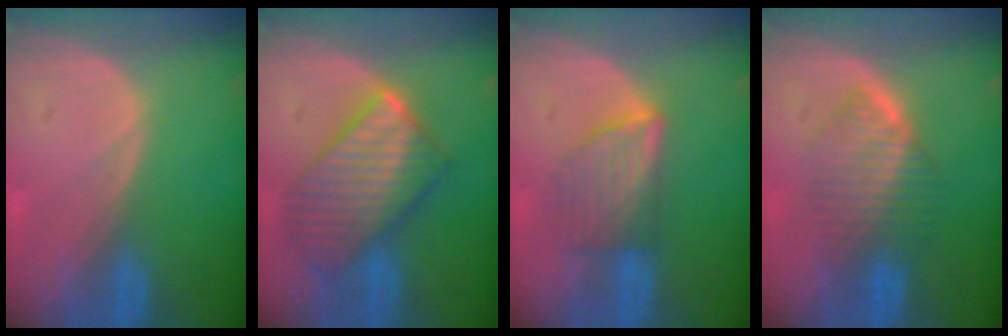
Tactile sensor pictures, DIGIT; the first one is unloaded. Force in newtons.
{"total": 10.2, "press": 10.2, "slide": 0.8}
{"total": 5.9, "press": 5.7, "slide": 1.3}
{"total": 6.4, "press": 6.4, "slide": 0.9}